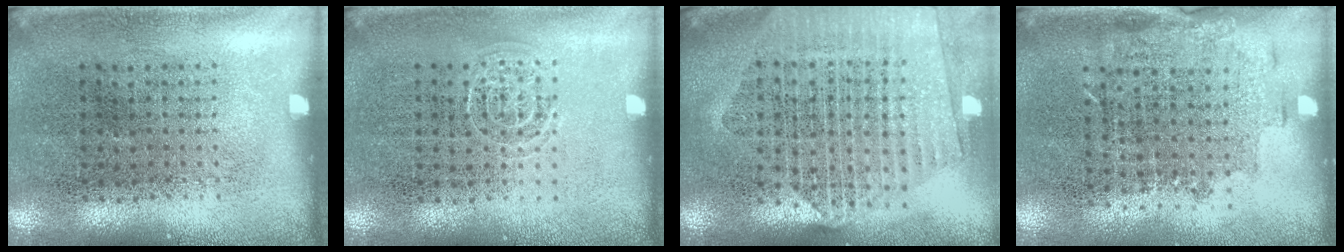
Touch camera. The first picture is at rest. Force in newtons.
{"total": 1.1, "press": 1.1, "slide": 0.2}
{"total": 2.4, "press": 2.1, "slide": 1.1}
{"total": 1.5, "press": 1.2, "slide": 1.0}